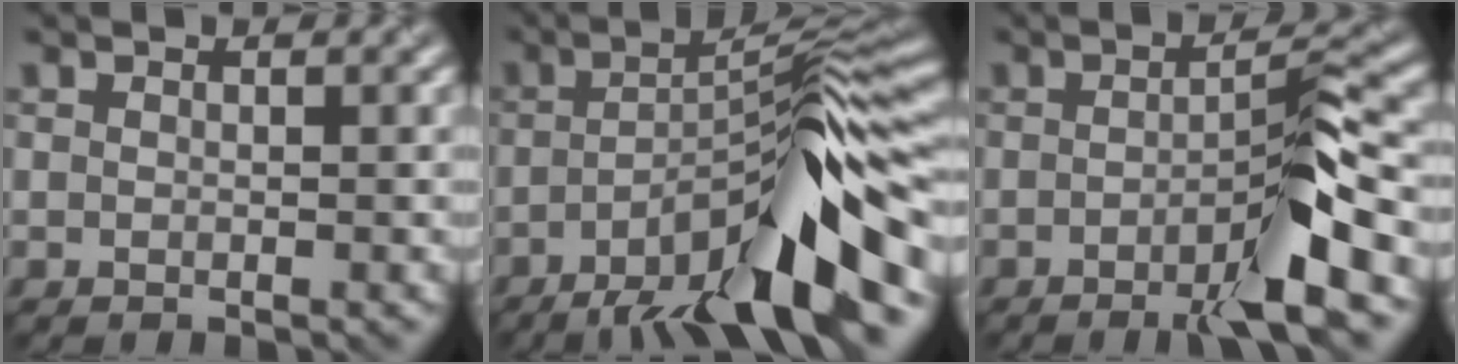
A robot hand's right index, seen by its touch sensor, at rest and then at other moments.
{"total": 12.9, "force": [-6.4, 2.2, 11.1], "torque": [-0.156, 0.018, -0.111]}
{"total": 6.0, "force": [-2.3, 0.7, 5.5], "torque": [-0.081, 0.007, -0.047]}